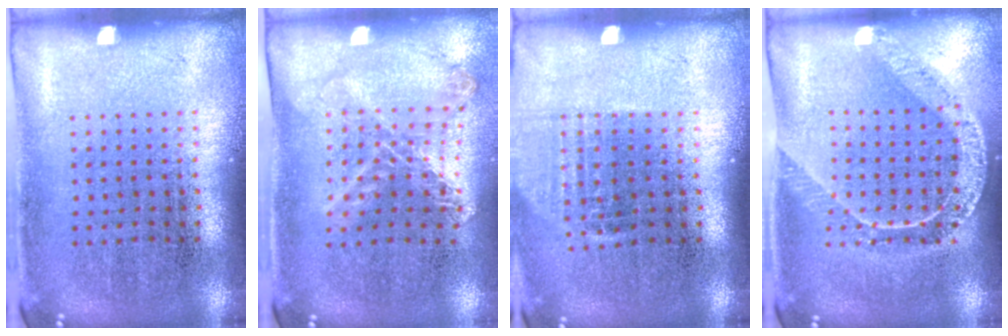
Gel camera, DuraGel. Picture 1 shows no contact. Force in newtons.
{"total": 1.1, "press": 1.1, "slide": 0.3}
{"total": 0.9, "press": 0.8, "slide": 0.4}
{"total": 1.7, "press": 1.6, "slide": 0.5}